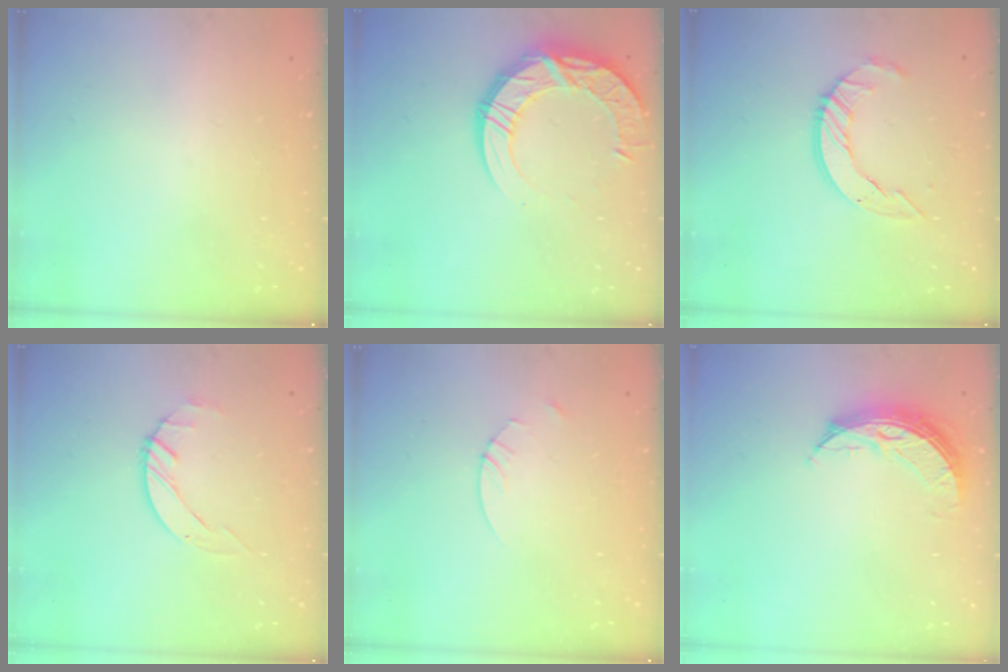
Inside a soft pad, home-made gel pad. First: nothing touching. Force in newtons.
{"total": 19.5, "press": 19.4, "slide": 1.5}
{"total": 9.3, "press": 9.3, "slide": 0.9}
{"total": 1.4, "press": 1.4, "slide": 0.2}
{"total": 1.4, "press": 1.4, "slide": 0.2}
{"total": 9.3, "press": 9.3, "slide": 0.0}